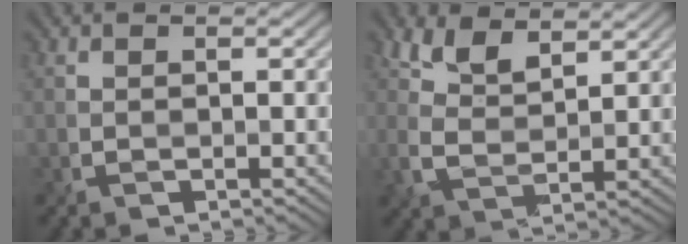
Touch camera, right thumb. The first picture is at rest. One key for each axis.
{"total": 4.7, "fx": 3.3, "fy": 1.6, "fz": 2.9, "tx": -0.070, "ty": 0.001, "tz": 0.069}